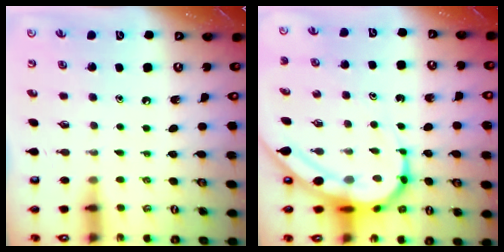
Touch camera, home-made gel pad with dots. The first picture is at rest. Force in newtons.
{"total": 11.0, "press": 10.9, "slide": 1.1}